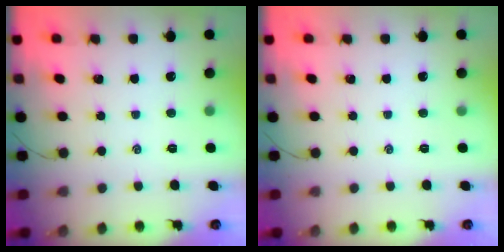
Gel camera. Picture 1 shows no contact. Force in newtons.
{"total": 0.0}